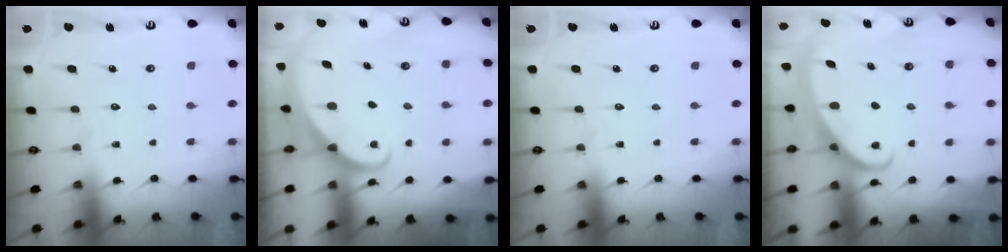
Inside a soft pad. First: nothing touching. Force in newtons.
{"total": 1.8, "press": 1.7, "slide": 0.1}
{"total": 0.0}
{"total": 2.8, "press": 2.8, "slide": 0.4}